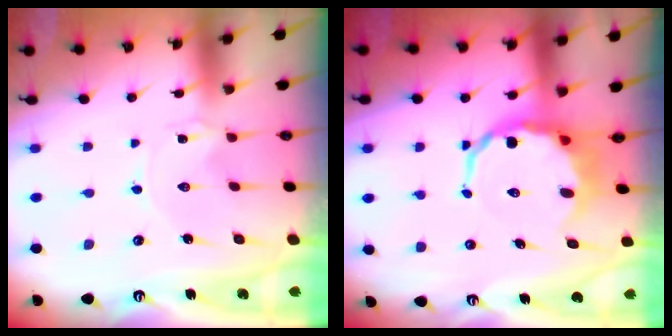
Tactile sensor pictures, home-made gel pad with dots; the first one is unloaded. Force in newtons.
{"total": 7.8, "press": 7.4, "slide": 2.5}